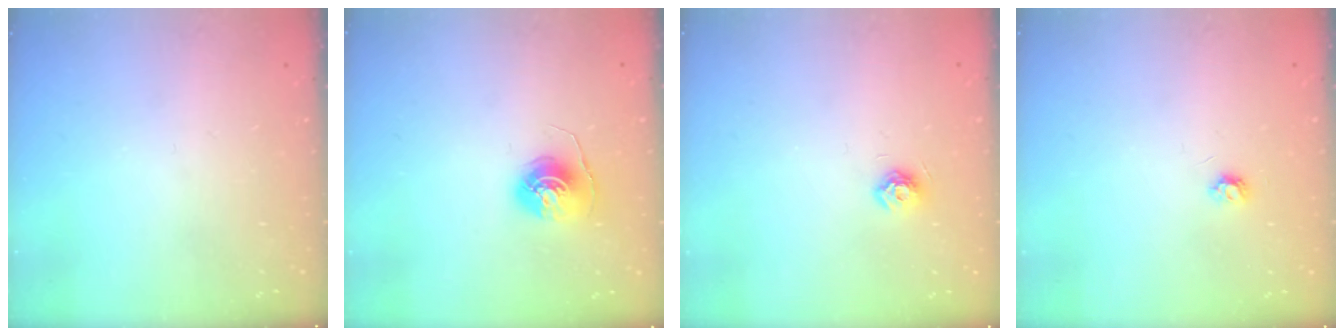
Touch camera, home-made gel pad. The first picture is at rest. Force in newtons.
{"total": 6.4, "press": 6.4, "slide": 0.6}
{"total": 7.6, "press": 7.5, "slide": 1.1}
{"total": 3.7, "press": 3.7, "slide": 0.4}